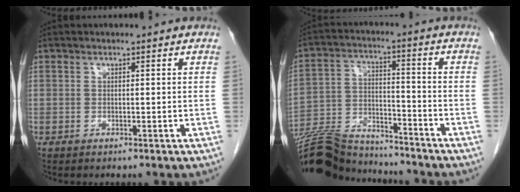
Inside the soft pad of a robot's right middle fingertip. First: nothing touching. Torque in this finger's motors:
{"motor_torque": [1.19, -0.95, 0.78, 0.21]}